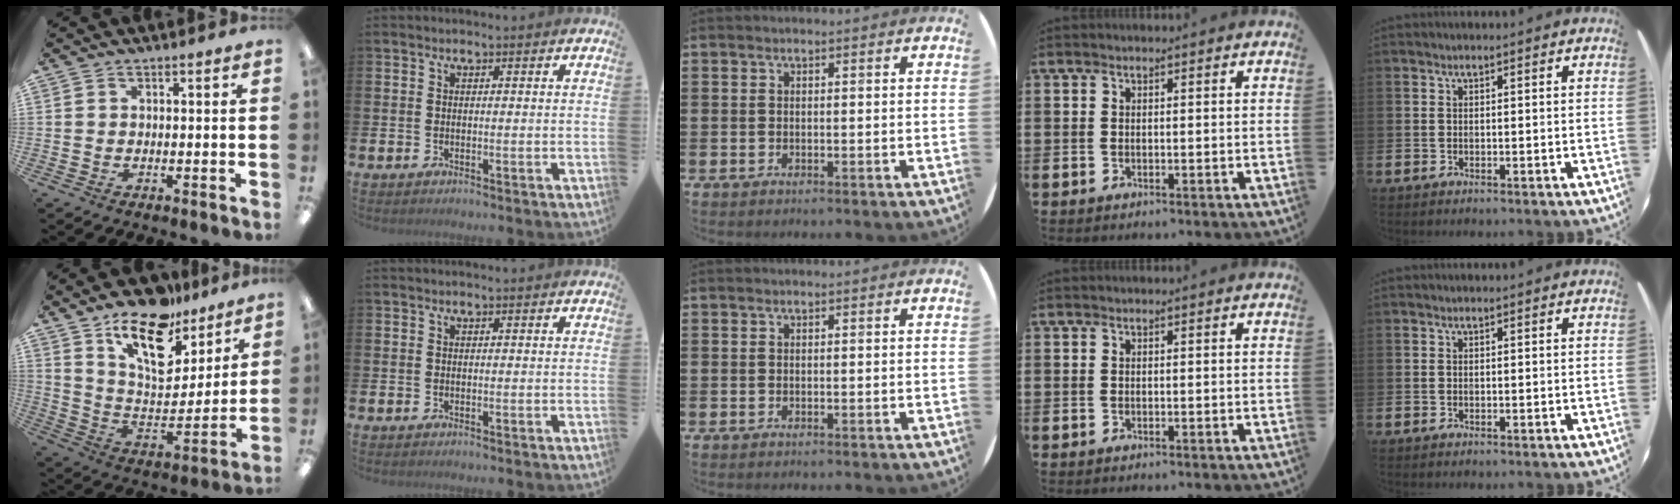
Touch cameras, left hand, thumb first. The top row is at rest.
{"thumb": {"total": 18.8, "force": [12.6, 9.1, 10.5], "torque": [-0.173, -0.074, 0.221]}}